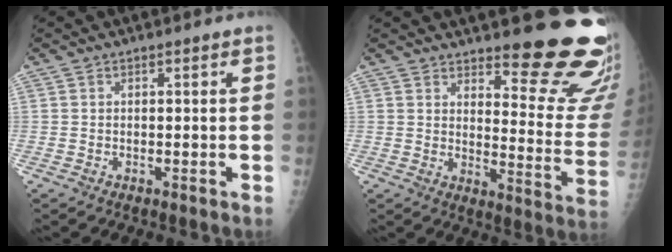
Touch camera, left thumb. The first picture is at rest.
{"total": 16.8, "force": [13.2, 3.9, 9.6], "torque": [-0.079, -0.127, 0.166]}